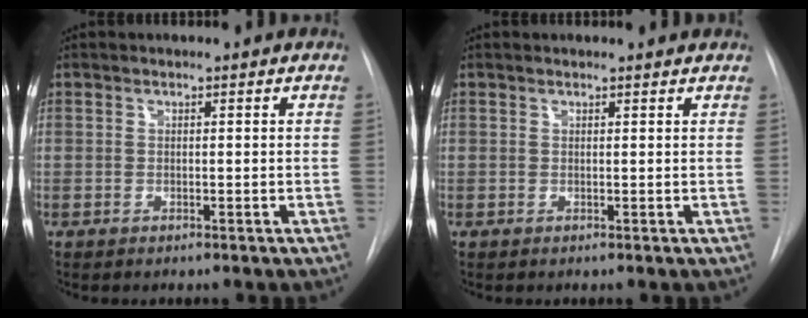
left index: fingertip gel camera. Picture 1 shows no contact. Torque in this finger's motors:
{"motor_torque": [0.31, -0.48, -0.06, 0.00]}